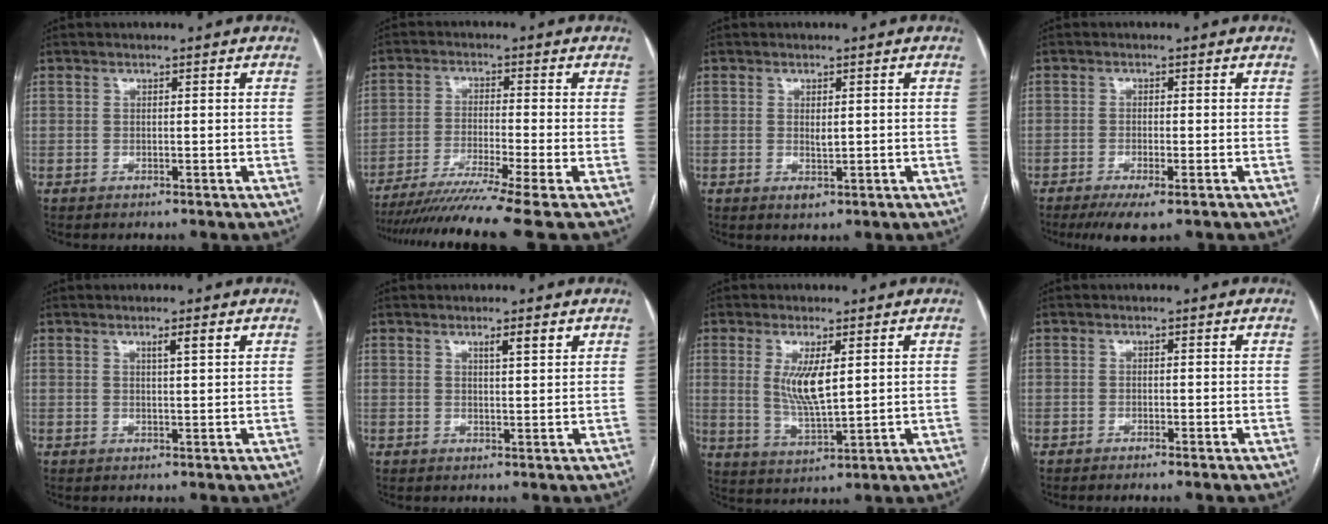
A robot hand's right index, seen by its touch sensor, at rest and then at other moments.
{"total": 12.0, "force": [-9.7, -2.9, 6.5], "torque": [-0.093, -0.031, -0.156]}
{"total": 1.7, "force": [0.0, 0.9, 1.5], "torque": [-0.027, -0.006, 0.004]}
{"total": 4.9, "force": [-3.0, 0.9, 3.8], "torque": [-0.062, -0.012, -0.046]}
{"total": 2.0, "force": [1.2, -0.1, 1.6], "torque": [-0.030, -0.002, 0.019]}
{"total": 2.5, "force": [1.6, 0.2, 1.9], "torque": [-0.034, -0.003, 0.026]}
{"total": 6.7, "force": [1.8, 1.6, 6.3], "torque": [-0.128, -0.009, 0.042]}
{"total": 0.6, "force": [-0.5, -0.2, 0.4], "torque": [-0.007, 0.001, -0.010]}